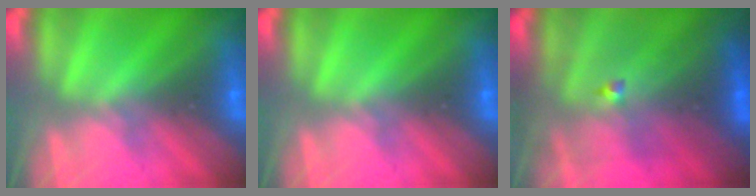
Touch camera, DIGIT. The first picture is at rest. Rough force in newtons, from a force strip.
{"total": 0.0}
{"total": 4.4}